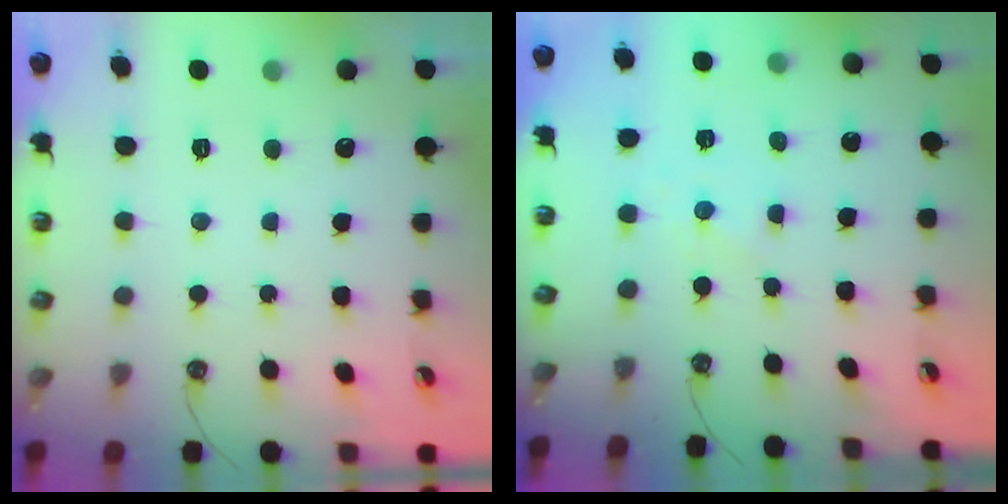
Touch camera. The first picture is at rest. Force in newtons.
{"total": 1.4, "press": 1.3, "slide": 0.4}